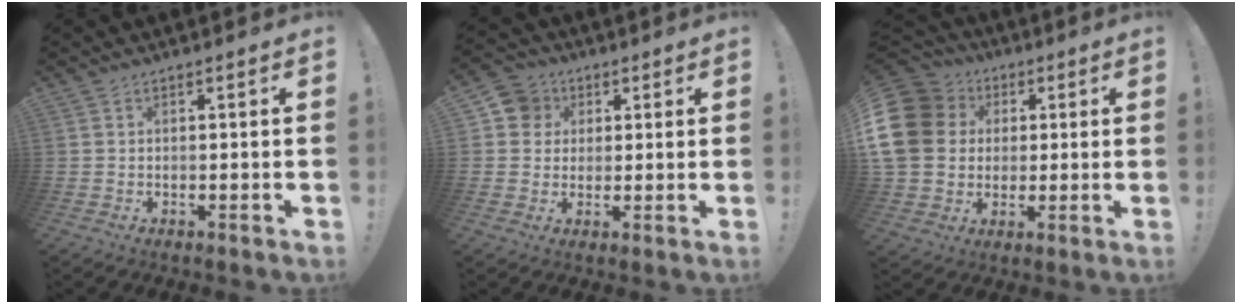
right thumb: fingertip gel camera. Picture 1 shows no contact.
{"total": 8.0, "force": [2.3, 7.3, 2.0], "torque": [-0.033, -0.002, 0.049]}
{"total": 17.7, "force": [3.1, 14.9, 9.2], "torque": [-0.169, 0.005, 0.069]}